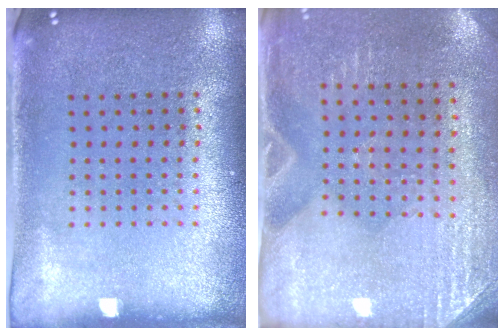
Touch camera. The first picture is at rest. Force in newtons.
{"total": 2.8, "press": 2.6, "slide": 1.2}